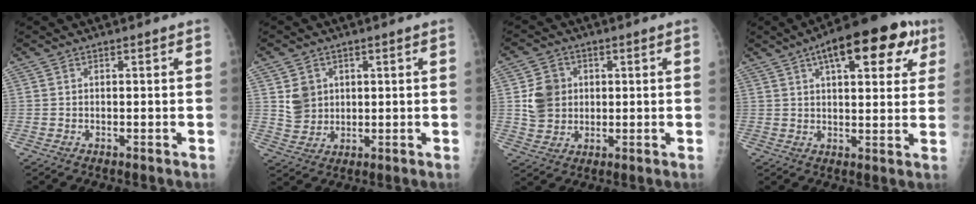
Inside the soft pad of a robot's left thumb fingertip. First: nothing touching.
{"total": 5.6, "force": [1.5, 5.0, 2.0], "torque": [-0.014, -0.009, 0.037]}
{"total": 7.5, "force": [1.0, 6.7, 3.1], "torque": [-0.031, -0.002, 0.020]}
{"total": 17.4, "force": [8.2, 7.1, 13.6], "torque": [-0.161, 0.003, 0.109]}